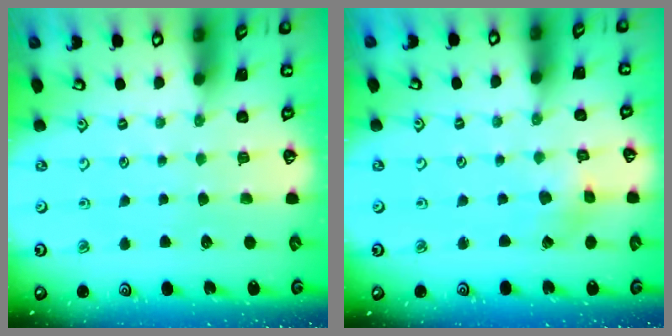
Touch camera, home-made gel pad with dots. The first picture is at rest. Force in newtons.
{"total": 1.5, "press": 1.4, "slide": 0.2}